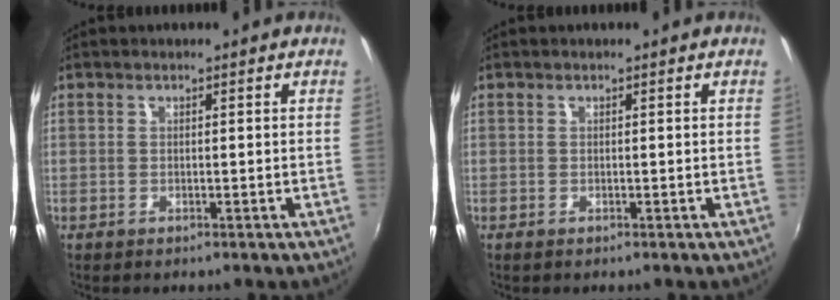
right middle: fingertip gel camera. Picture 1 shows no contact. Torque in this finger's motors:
{"motor_torque": [0.00, 0.00, -0.01, 0.00]}